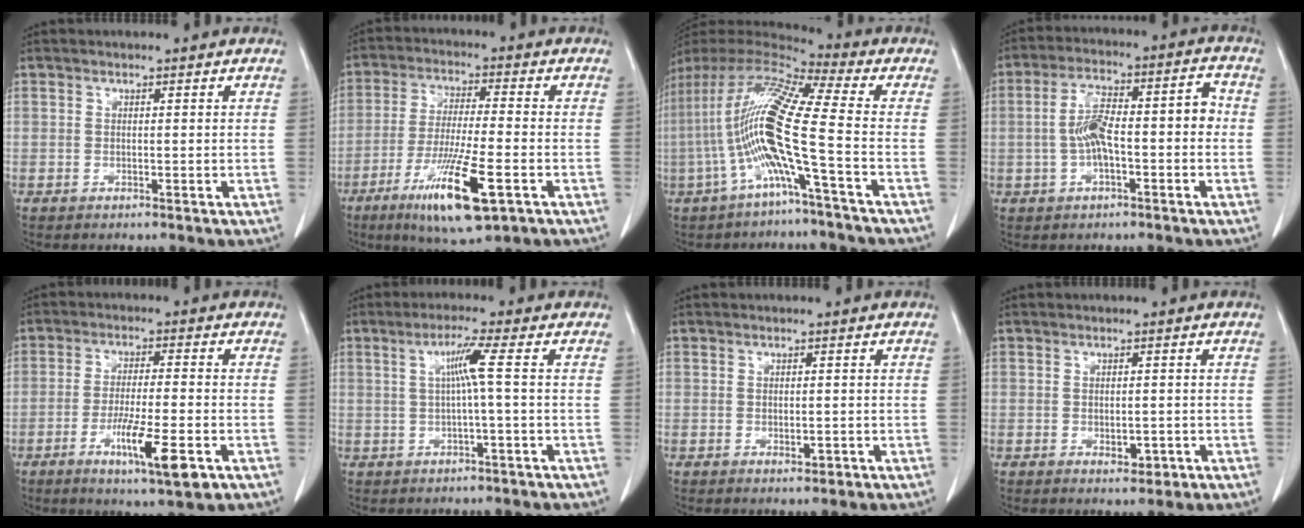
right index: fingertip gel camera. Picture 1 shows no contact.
{"total": 13.4, "force": [-6.2, 1.5, 11.8], "torque": [-0.223, -0.032, -0.104]}
{"total": 15.8, "force": [-3.7, -0.5, 15.3], "torque": [-0.310, 0.011, -0.087]}
{"total": 9.8, "force": [-1.3, 3.1, 9.2], "torque": [-0.169, 0.043, -0.019]}
{"total": 9.5, "force": [-4.2, 0.7, 8.5], "torque": [-0.144, -0.020, -0.068]}
{"total": 4.2, "force": [0.4, -1.1, 4.0], "torque": [-0.078, 0.007, 0.009]}
{"total": 1.3, "force": [-0.5, 0.5, 1.1], "torque": [-0.019, -0.002, -0.005]}
{"total": 2.3, "force": [-0.8, 1.2, 1.7], "torque": [-0.025, 0.000, -0.005]}